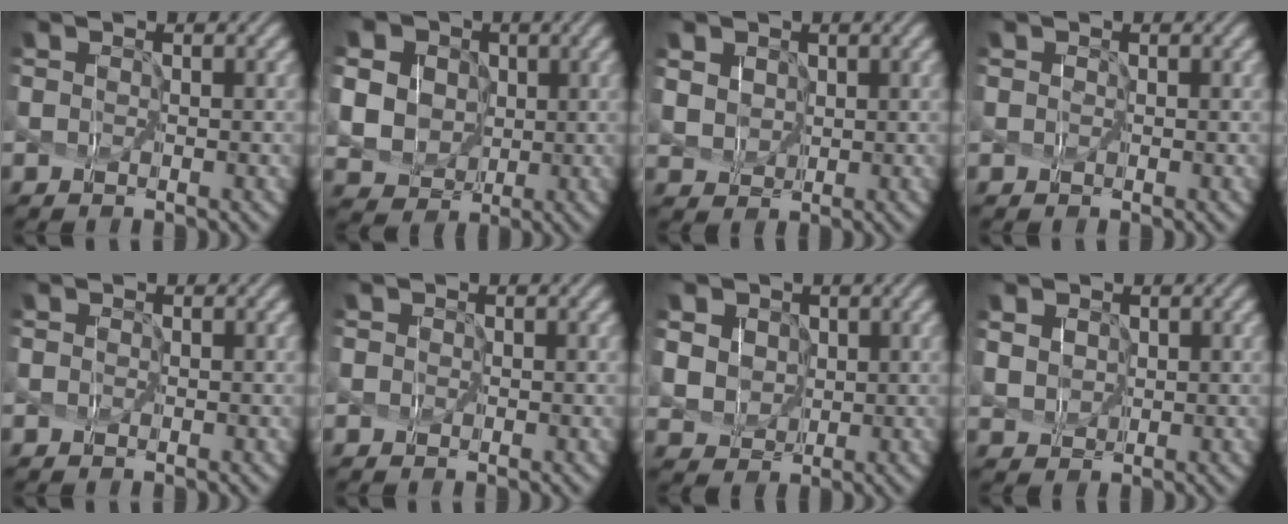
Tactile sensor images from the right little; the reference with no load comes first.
{"total": 11.9, "force": [3.0, 10.5, 4.8], "torque": [-0.171, 0.017, 0.061]}
{"total": 5.3, "force": [2.4, 4.1, 2.4], "torque": [-0.071, 0.016, 0.040]}
{"total": 0.6, "force": [0.2, 0.5, 0.3], "torque": [0.004, 0.006, -0.002]}
{"total": 0.0}
{"total": 1.2, "force": [0.2, 1.0, 0.5], "torque": [0.005, 0.011, -0.011]}
{"total": 9.4, "force": [3.9, 7.5, 4.1], "torque": [-0.127, 0.019, 0.073]}
{"total": 4.3, "force": [1.8, 3.4, 2.0], "torque": [-0.069, 0.018, 0.033]}